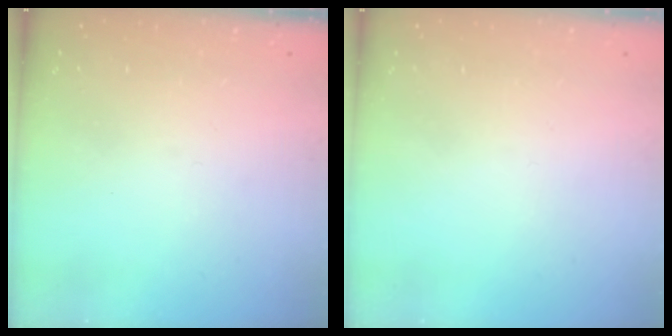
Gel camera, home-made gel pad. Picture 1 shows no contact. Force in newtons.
{"total": 1.6, "press": 1.6, "slide": 0.1}